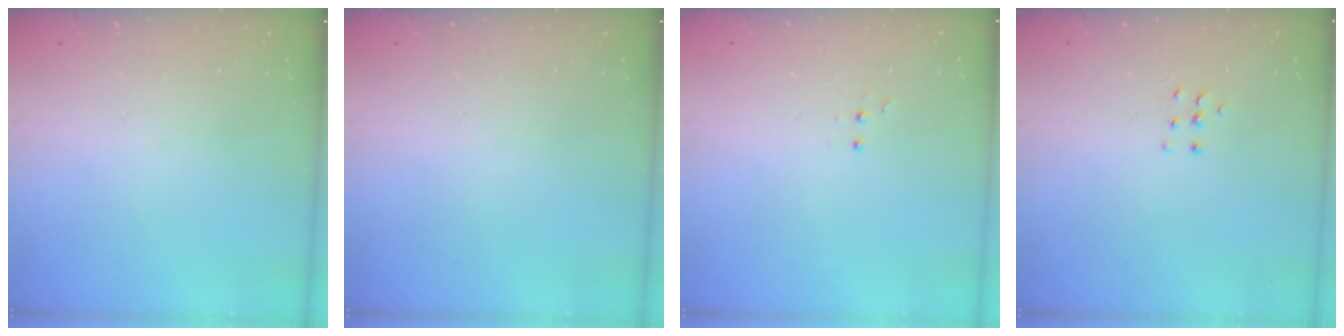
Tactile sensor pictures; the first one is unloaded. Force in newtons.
{"total": 0.0}
{"total": 3.4, "press": 3.3, "slide": 0.7}
{"total": 3.8, "press": 3.8, "slide": 0.4}